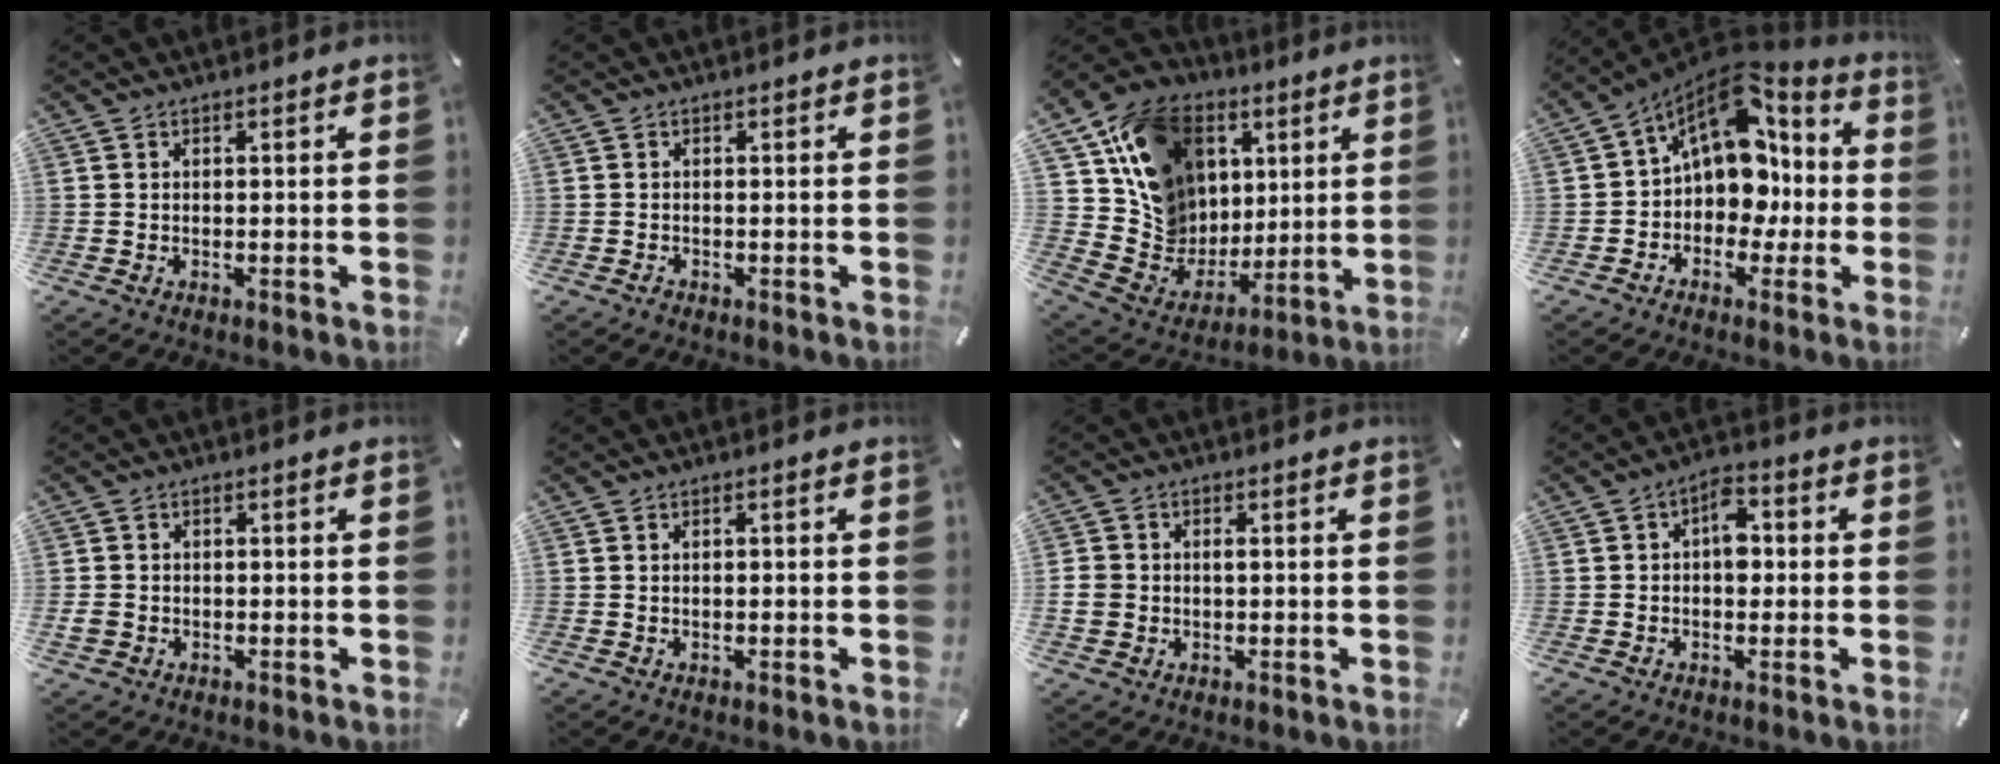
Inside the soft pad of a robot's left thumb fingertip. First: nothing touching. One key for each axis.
{"total": 0.6, "fx": -0.4, "fy": 0.4, "fz": -0.2, "tx": 0.006, "ty": 0.007, "tz": -0.010}
{"total": 17.2, "fx": 6.6, "fy": 14.7, "fz": 6.0, "tx": -0.106, "ty": -0.034, "tz": 0.138}
{"total": 15.8, "fx": 3.9, "fy": 11.7, "fz": 10.0, "tx": -0.161, "ty": -0.032, "tz": 0.072}
{"total": 2.4, "fx": -0.6, "fy": 2.2, "fz": 0.9, "tx": -0.023, "ty": 0.002, "tz": -0.014}
{"total": 0.7, "fx": 0.0, "fy": 0.3, "fz": 0.6, "tx": -0.012, "ty": 0.002, "tz": 0.000}
{"total": 4.0, "fx": 0.0, "fy": 3.4, "fz": 2.1, "tx": -0.040, "ty": 0.003, "tz": -0.003}
{"total": 6.0, "fx": 0.2, "fy": 3.7, "fz": 4.7, "tx": -0.058, "ty": 0.004, "tz": -0.005}